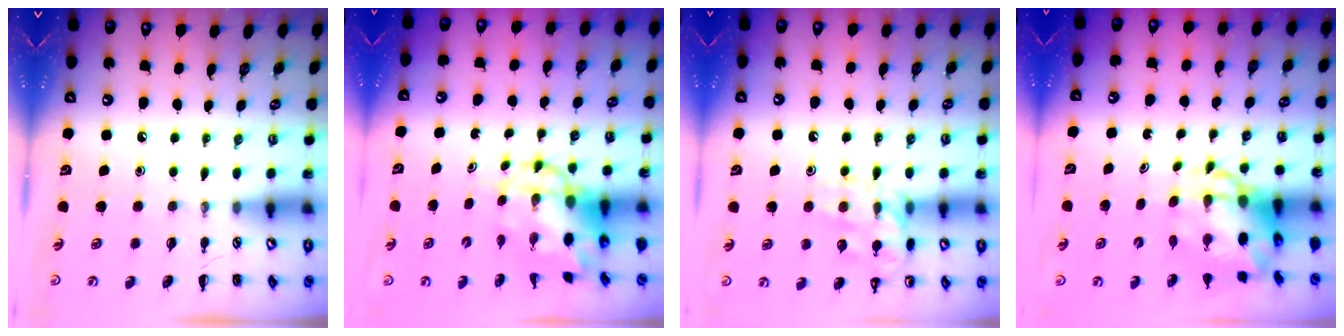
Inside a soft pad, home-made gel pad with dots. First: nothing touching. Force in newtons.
{"total": 7.5, "press": 7.3, "slide": 1.6}
{"total": 13.4, "press": 13.4, "slide": 1.3}
{"total": 6.6, "press": 6.4, "slide": 1.8}